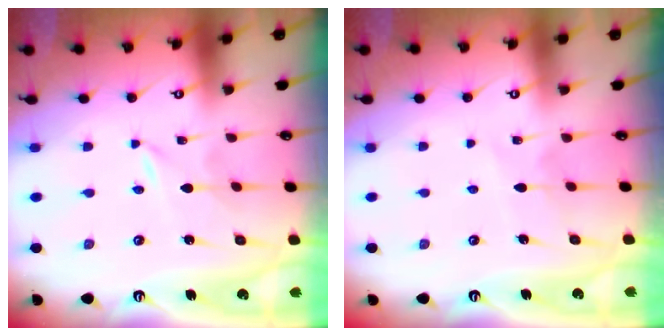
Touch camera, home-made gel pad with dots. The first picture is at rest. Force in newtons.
{"total": 5.8, "press": 5.7, "slide": 0.4}